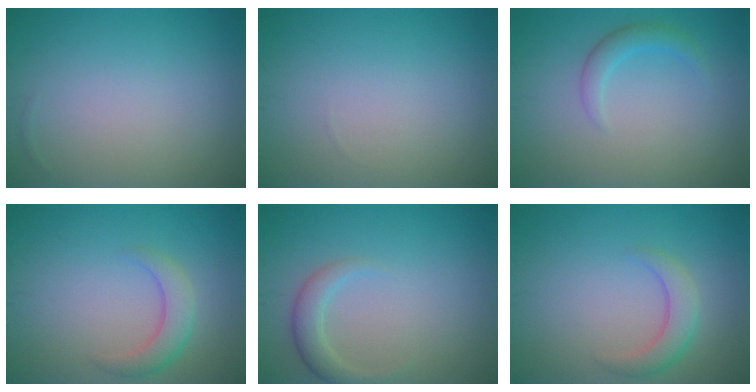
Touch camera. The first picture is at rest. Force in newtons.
{"total": 0.0}
{"total": 1.9, "press": 1.9, "slide": 0.1}
{"total": 2.8, "press": 2.8, "slide": 0.1}
{"total": 2.4, "press": 2.4, "slide": 0.2}
{"total": 2.8, "press": 2.8, "slide": 0.1}